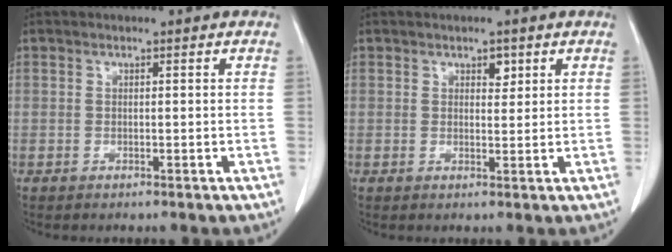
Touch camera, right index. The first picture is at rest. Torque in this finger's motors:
{"motor_torque": [0.02, 0.01, 0.00, 0.00]}